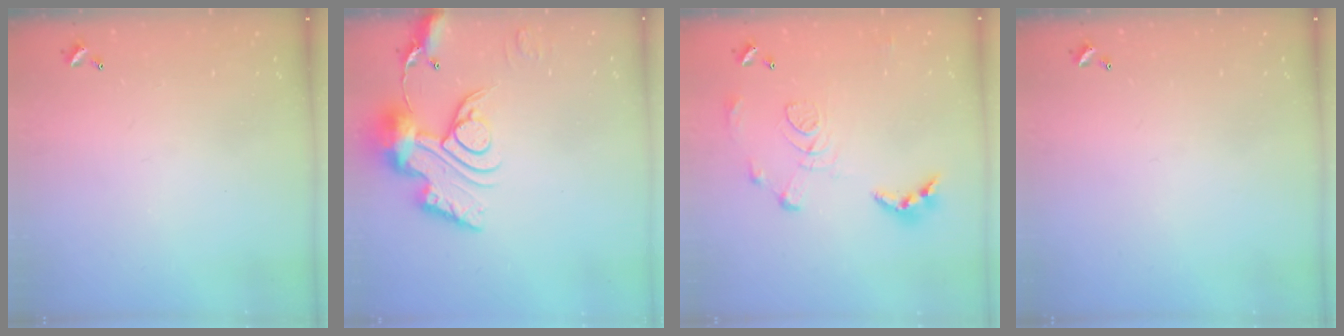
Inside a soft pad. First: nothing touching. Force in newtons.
{"total": 15.5, "press": 15.4, "slide": 1.7}
{"total": 11.4, "press": 11.3, "slide": 1.0}
{"total": 0.0}